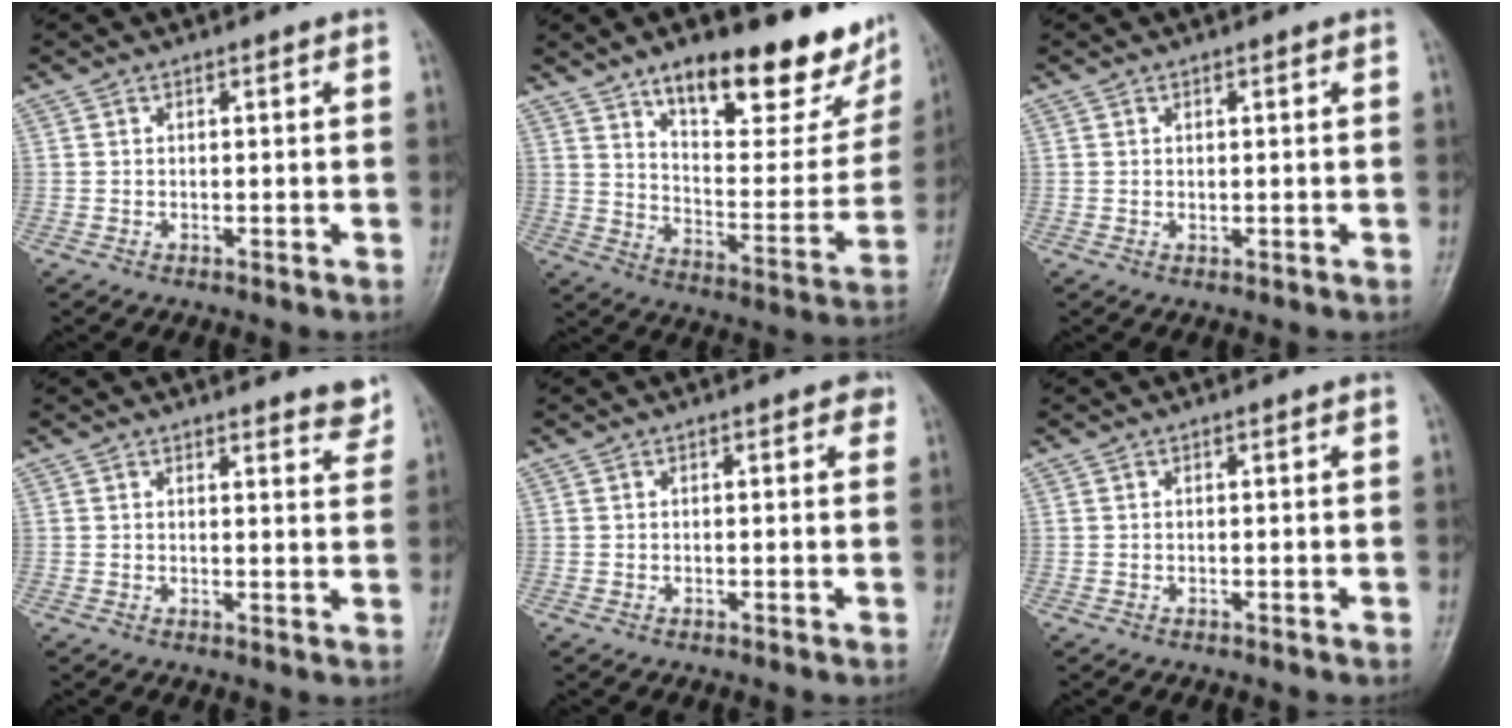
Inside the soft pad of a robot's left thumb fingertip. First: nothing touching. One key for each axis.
{"total": 23.4, "fx": 15.8, "fy": 8.7, "fz": 14.8, "tx": -0.152, "ty": -0.081, "tz": 0.237}
{"total": 0.5, "fx": 0.3, "fy": 0.3, "fz": 0.3, "tx": -0.004, "ty": -0.003, "tz": 0.003}
{"total": 4.0, "fx": 3.5, "fy": 1.1, "fz": 1.5, "tx": 0.001, "ty": -0.024, "tz": 0.034}
{"total": 1.4, "fx": 0.7, "fy": 0.8, "fz": 0.9, "tx": 0.003, "ty": 0.001, "tz": 0.002}
{"total": 0.0}